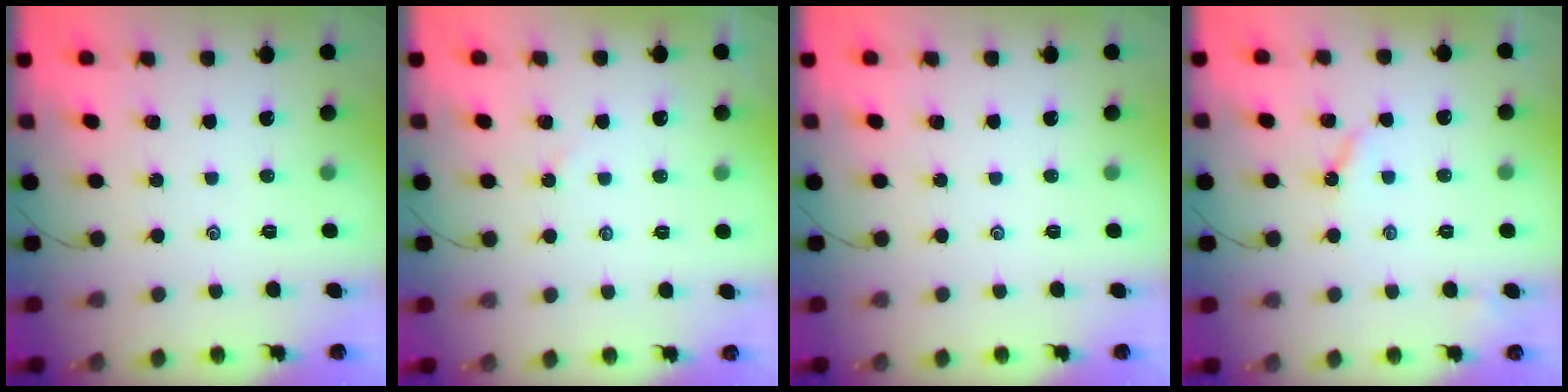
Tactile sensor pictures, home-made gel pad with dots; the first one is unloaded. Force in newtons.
{"total": 3.0, "press": 2.9, "slide": 0.3}
{"total": 0.0}
{"total": 3.4, "press": 3.4, "slide": 0.6}